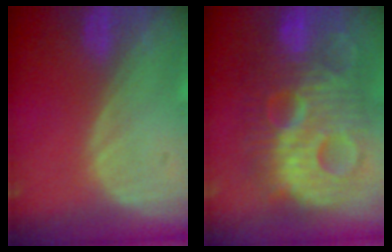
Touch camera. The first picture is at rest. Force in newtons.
{"total": 13.4, "press": 13.4, "slide": 1.0}